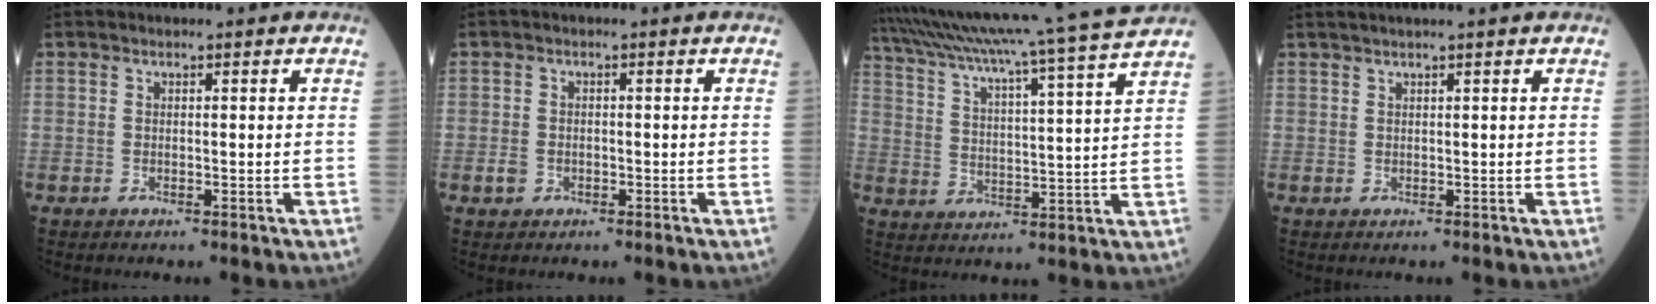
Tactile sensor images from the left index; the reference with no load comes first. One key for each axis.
{"total": 1.5, "fx": -0.7, "fy": 1.2, "fz": 0.5, "tx": -0.016, "ty": 0.003, "tz": -0.008}
{"total": 17.9, "fx": 15.8, "fy": -3.0, "fz": 7.9, "tx": -0.144, "ty": -0.036, "tz": 0.223}
{"total": 2.9, "fx": 2.4, "fy": -0.8, "fz": 1.4, "tx": -0.012, "ty": 0.021, "tz": 0.046}